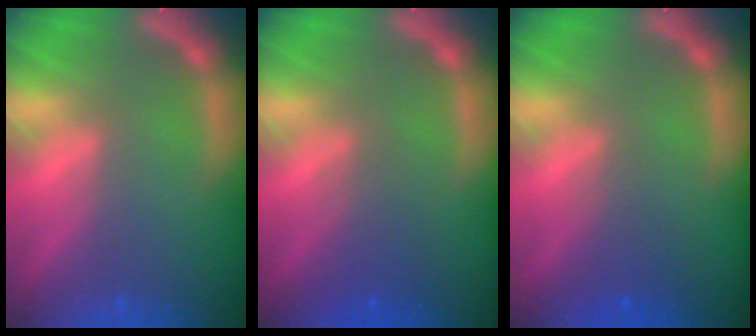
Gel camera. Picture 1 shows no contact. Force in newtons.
{"total": 2.5}
{"total": 2.0}